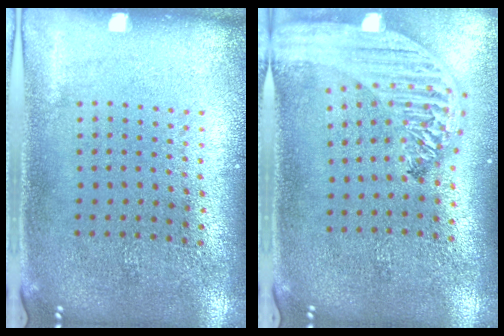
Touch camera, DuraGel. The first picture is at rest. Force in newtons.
{"total": 2.7, "press": 2.2, "slide": 1.5}